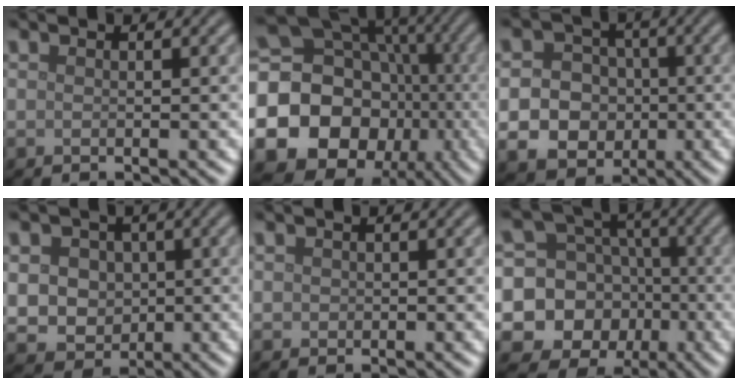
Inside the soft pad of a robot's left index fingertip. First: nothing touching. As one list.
[{"total": 23.6, "force": [-5.4, 20.8, 9.8], "torque": [-0.178, -0.018, -0.120]}, {"total": 10.0, "force": [-2.1, 9.0, 3.7], "torque": [-0.064, -0.014, -0.060]}, {"total": 5.1, "force": [0.3, 4.6, 2.3], "torque": [-0.041, 0.006, -0.008]}, {"total": 0.6, "force": [0.1, 0.6, 0.1], "torque": [0.002, -0.002, 0.001]}, {"total": 16.1, "force": [-3.6, 15.3, 3.6], "torque": [-0.112, -0.008, -0.067]}]